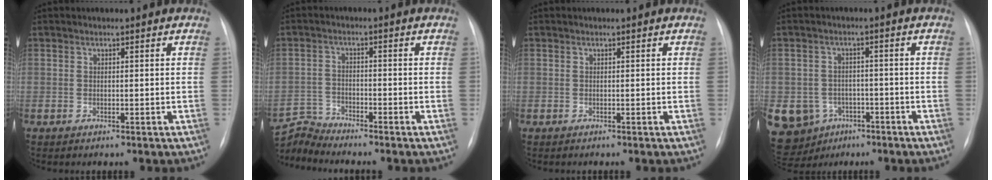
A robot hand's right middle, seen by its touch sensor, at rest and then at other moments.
{"total": 5.1, "force": [-4.8, -1.3, -1.2], "torque": [0.013, -0.002, -0.092]}
{"total": 0.0}
{"total": 12.5, "force": [-5.2, 10.8, 3.7], "torque": [-0.106, 0.015, -0.067]}